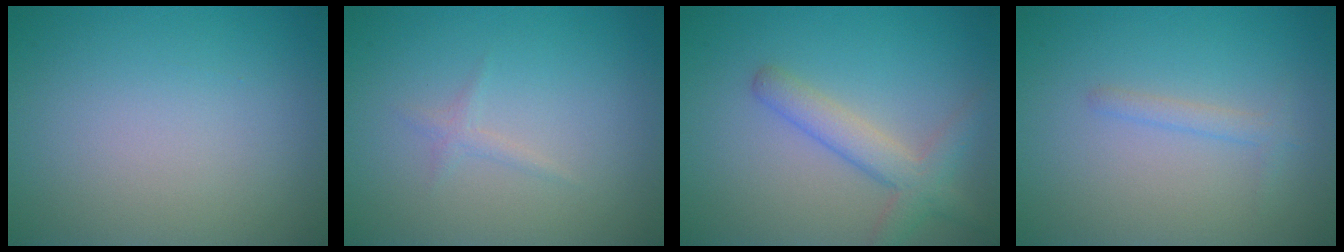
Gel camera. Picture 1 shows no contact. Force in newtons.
{"total": 0.8, "press": 0.8, "slide": 0.0}
{"total": 3.4, "press": 3.4, "slide": 0.2}
{"total": 1.2, "press": 1.2, "slide": 0.0}